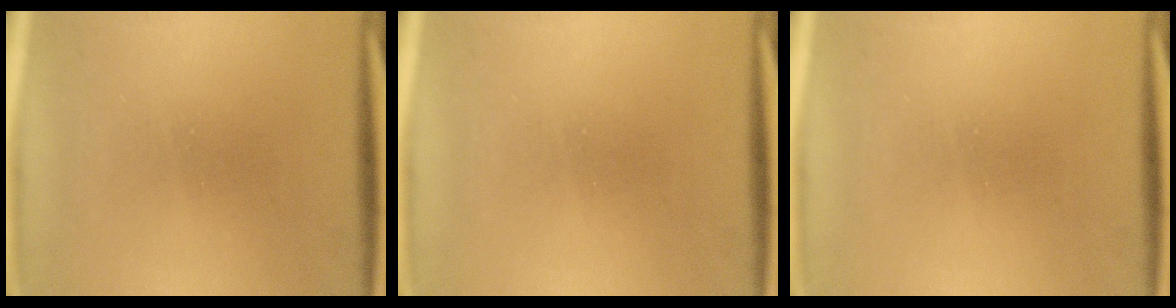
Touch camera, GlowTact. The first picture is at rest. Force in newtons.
{"total": 0.0}
{"total": 0.0}